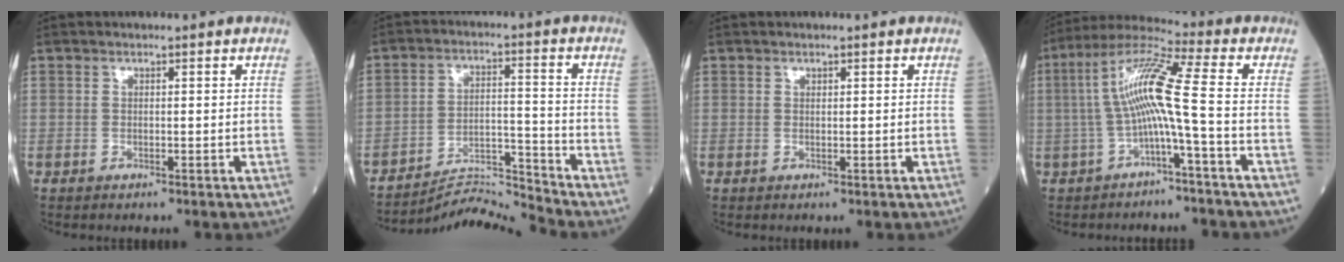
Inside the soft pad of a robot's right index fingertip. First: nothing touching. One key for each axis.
{"total": 8.1, "fx": -7.4, "fy": -2.8, "fz": -1.5, "tx": 0.012, "ty": 0.017, "tz": -0.131}
{"total": 0.0}
{"total": 9.6, "fx": -1.2, "fy": -0.7, "fz": 9.5, "tx": -0.187, "ty": 0.032, "tz": -0.024}